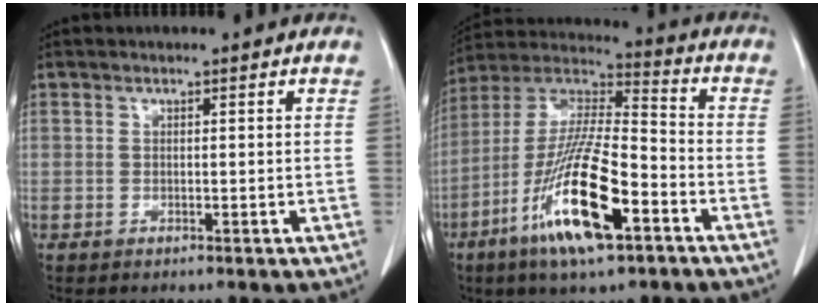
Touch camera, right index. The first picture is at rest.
{"total": 18.2, "force": [-7.9, 3.2, 16.0], "torque": [-0.329, -0.022, -0.144]}